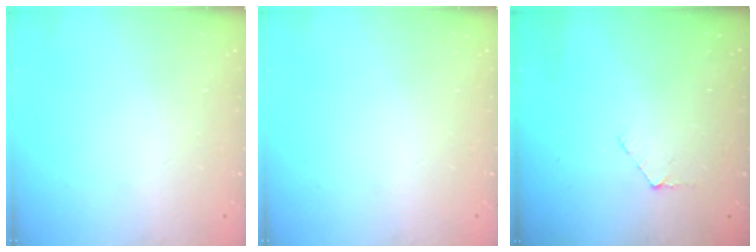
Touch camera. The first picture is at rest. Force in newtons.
{"total": 0.0}
{"total": 3.5, "press": 3.5, "slide": 0.4}